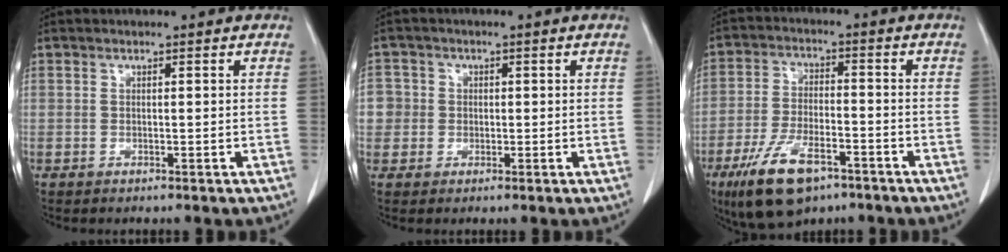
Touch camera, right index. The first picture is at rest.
{"total": 3.9, "force": [0.0, 3.9, 0.2], "torque": [0.009, 0.012, 0.000]}
{"total": 11.7, "force": [-7.1, 4.4, 8.1], "torque": [-0.167, -0.011, -0.122]}